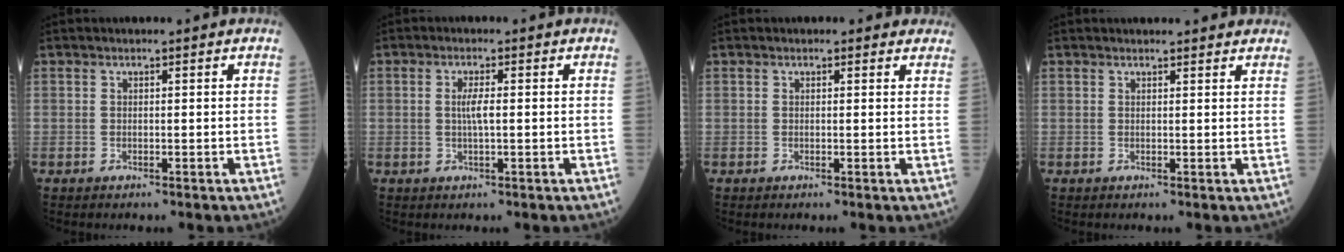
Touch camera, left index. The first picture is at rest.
{"total": 2.3, "force": [0.1, 0.1, 2.3], "torque": [-0.047, 0.000, 0.002]}
{"total": 1.9, "force": [1.6, 0.9, 0.4], "torque": [-0.002, 0.004, 0.007]}
{"total": 6.9, "force": [6.4, 1.4, 2.3], "torque": [-0.025, 0.025, 0.069]}